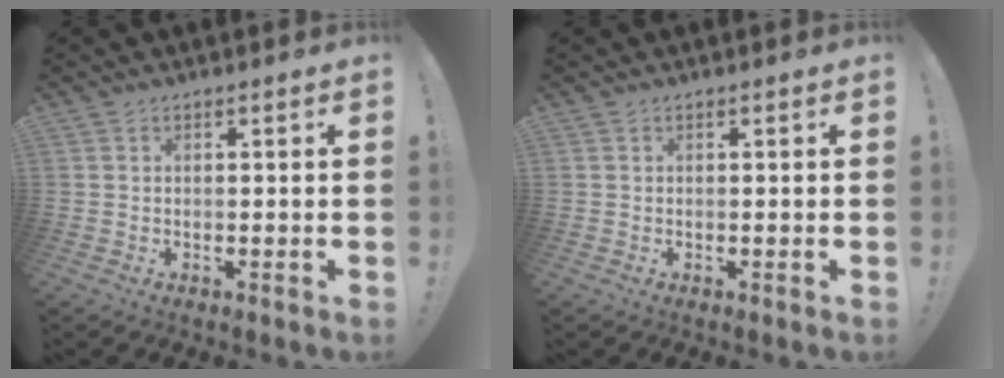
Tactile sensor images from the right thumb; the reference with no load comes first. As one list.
[{"total": 0.0}]